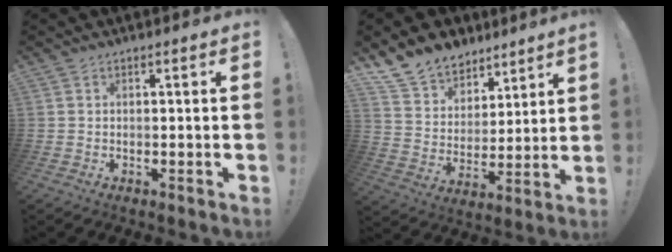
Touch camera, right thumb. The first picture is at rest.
{"total": 13.0, "force": [10.7, 7.2, 2.2], "torque": [-0.053, -0.081, 0.208]}